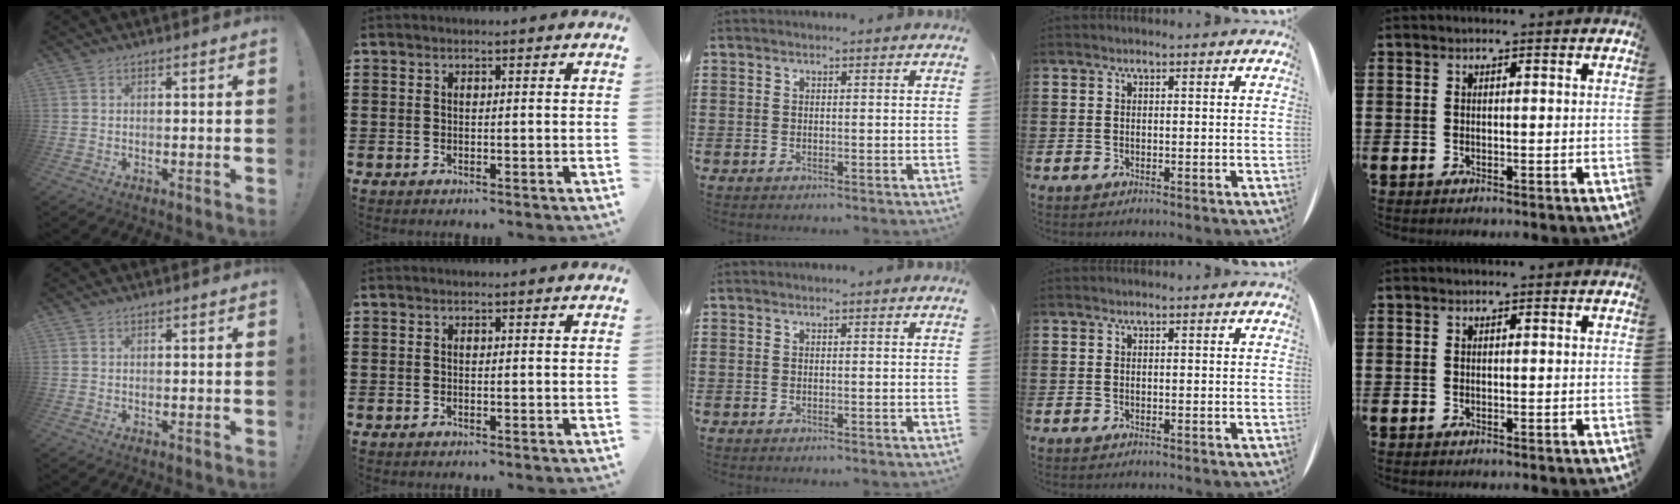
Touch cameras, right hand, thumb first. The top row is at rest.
{}